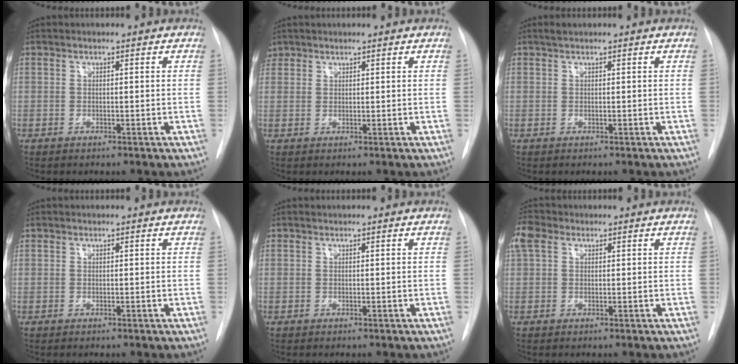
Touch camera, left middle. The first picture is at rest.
{"total": 2.5, "force": [1.8, 1.7, -0.1], "torque": [0.008, 0.009, 0.035]}
{"total": 0.9, "force": [0.7, 0.2, 0.4], "torque": [-0.013, 0.011, 0.016]}
{"total": 0.0}
{"total": 0.0}
{"total": 3.1, "force": [1.5, 2.1, 1.7], "torque": [-0.052, 0.025, 0.033]}